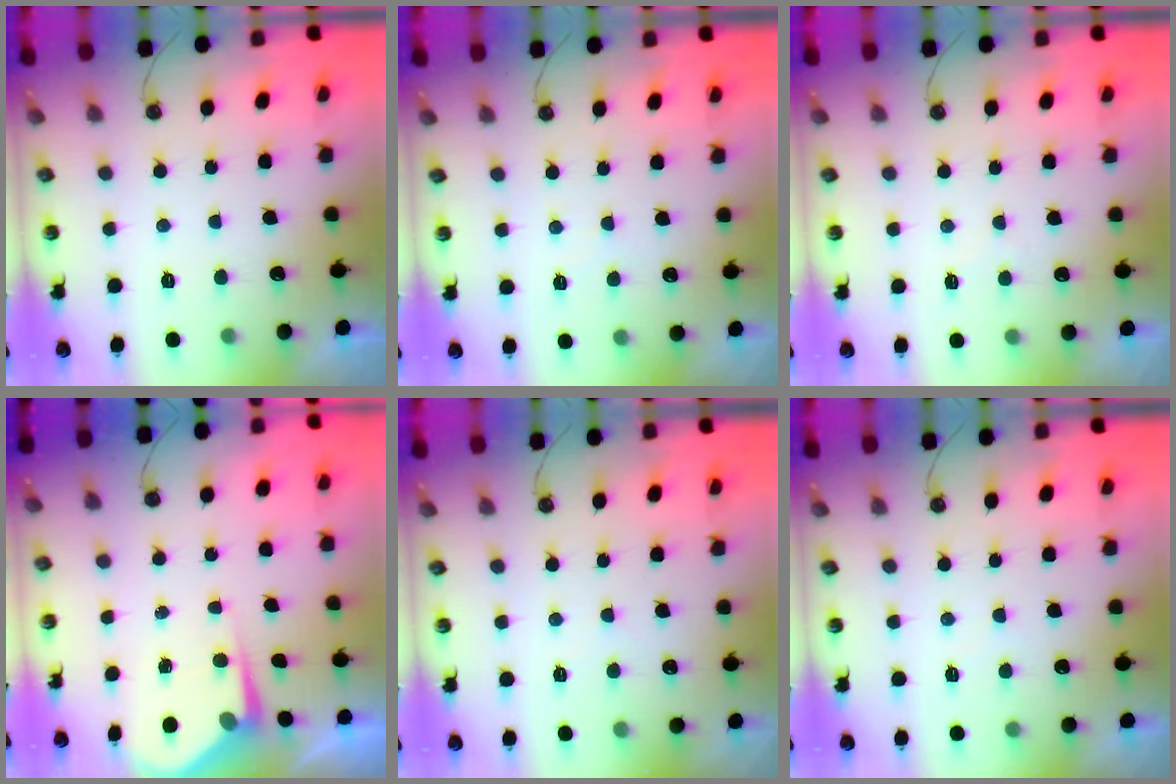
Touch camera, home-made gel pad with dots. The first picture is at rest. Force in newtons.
{"total": 2.6, "press": 2.6, "slide": 0.4}
{"total": 2.7, "press": 2.7, "slide": 0.3}
{"total": 4.9, "press": 4.9, "slide": 0.2}
{"total": 1.9, "press": 1.9, "slide": 0.3}
{"total": 1.5, "press": 1.5, "slide": 0.4}